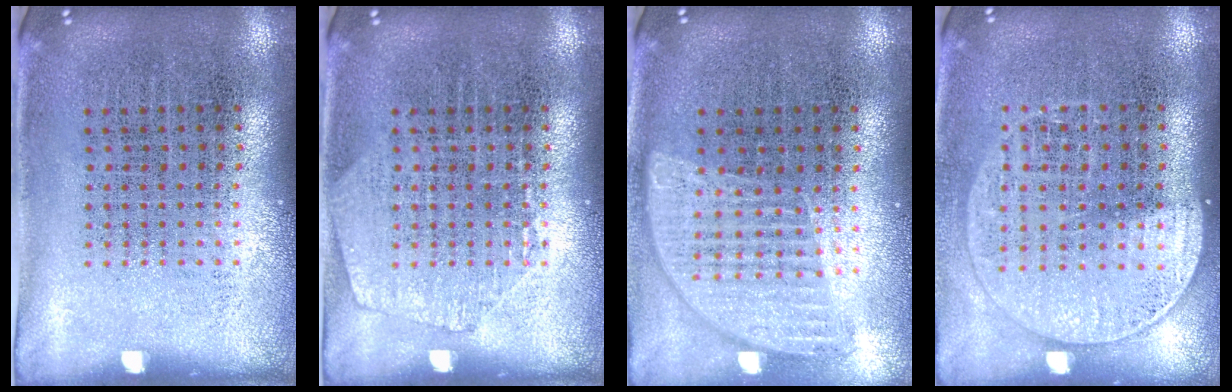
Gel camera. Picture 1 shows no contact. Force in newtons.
{"total": 1.2, "press": 1.2, "slide": 0.2}
{"total": 1.0, "press": 1.0, "slide": 0.1}
{"total": 1.5, "press": 1.3, "slide": 0.7}